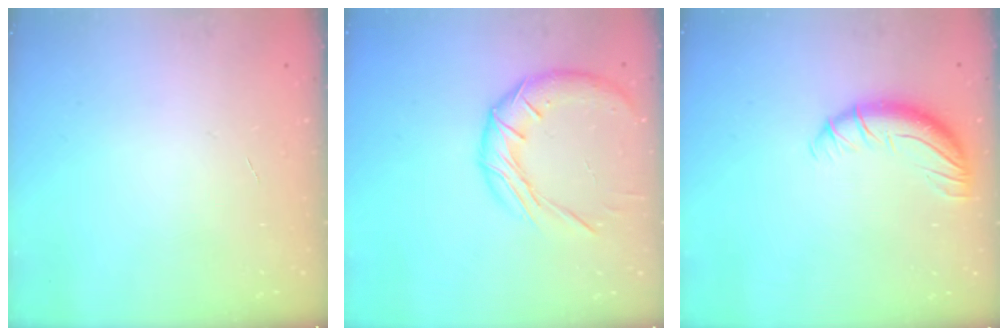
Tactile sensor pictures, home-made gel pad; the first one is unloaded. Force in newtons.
{"total": 13.7, "press": 13.7, "slide": 0.9}
{"total": 9.9, "press": 9.6, "slide": 2.5}